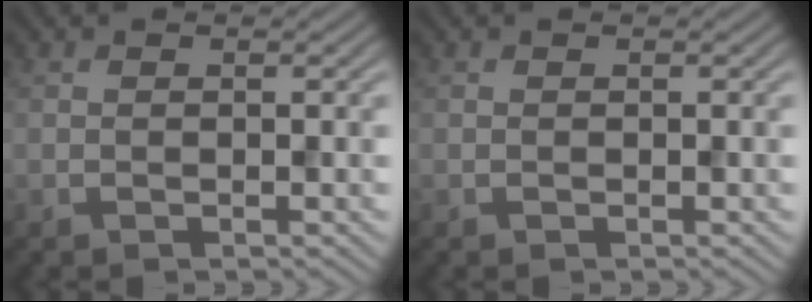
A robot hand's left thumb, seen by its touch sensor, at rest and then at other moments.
{"total": 0.0}